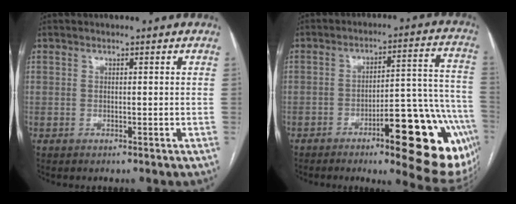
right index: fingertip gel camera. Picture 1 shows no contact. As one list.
[{"total": 21.4, "force": [-9.4, 4.5, 18.7], "torque": [-0.152, 0.027, -0.117]}]